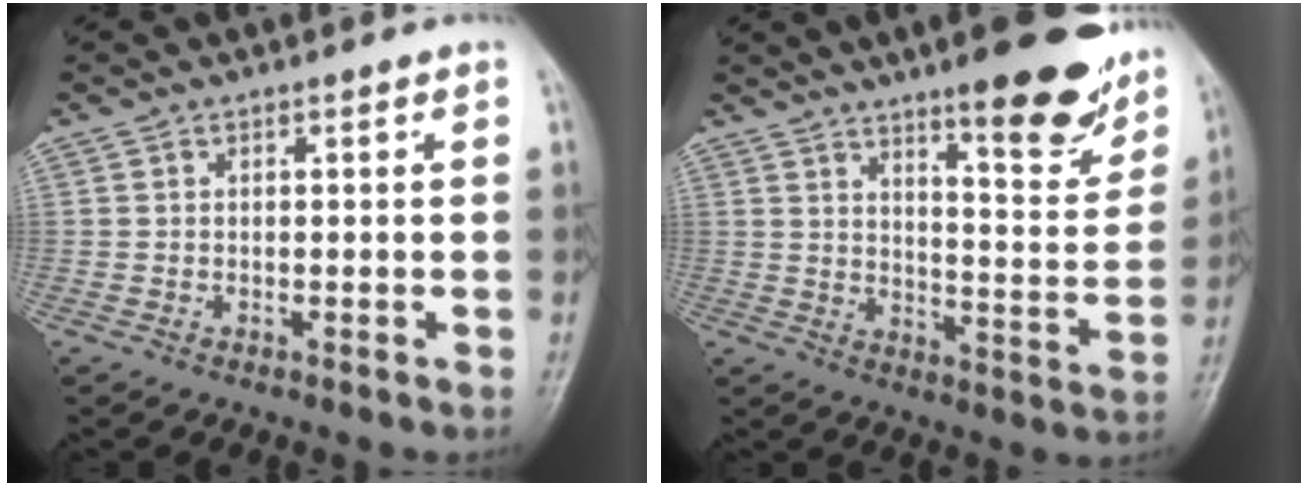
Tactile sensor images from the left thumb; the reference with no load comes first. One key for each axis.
{"total": 16.5, "fx": 11.2, "fy": 4.0, "fz": 11.4, "tx": -0.115, "ty": -0.068, "tz": 0.163}